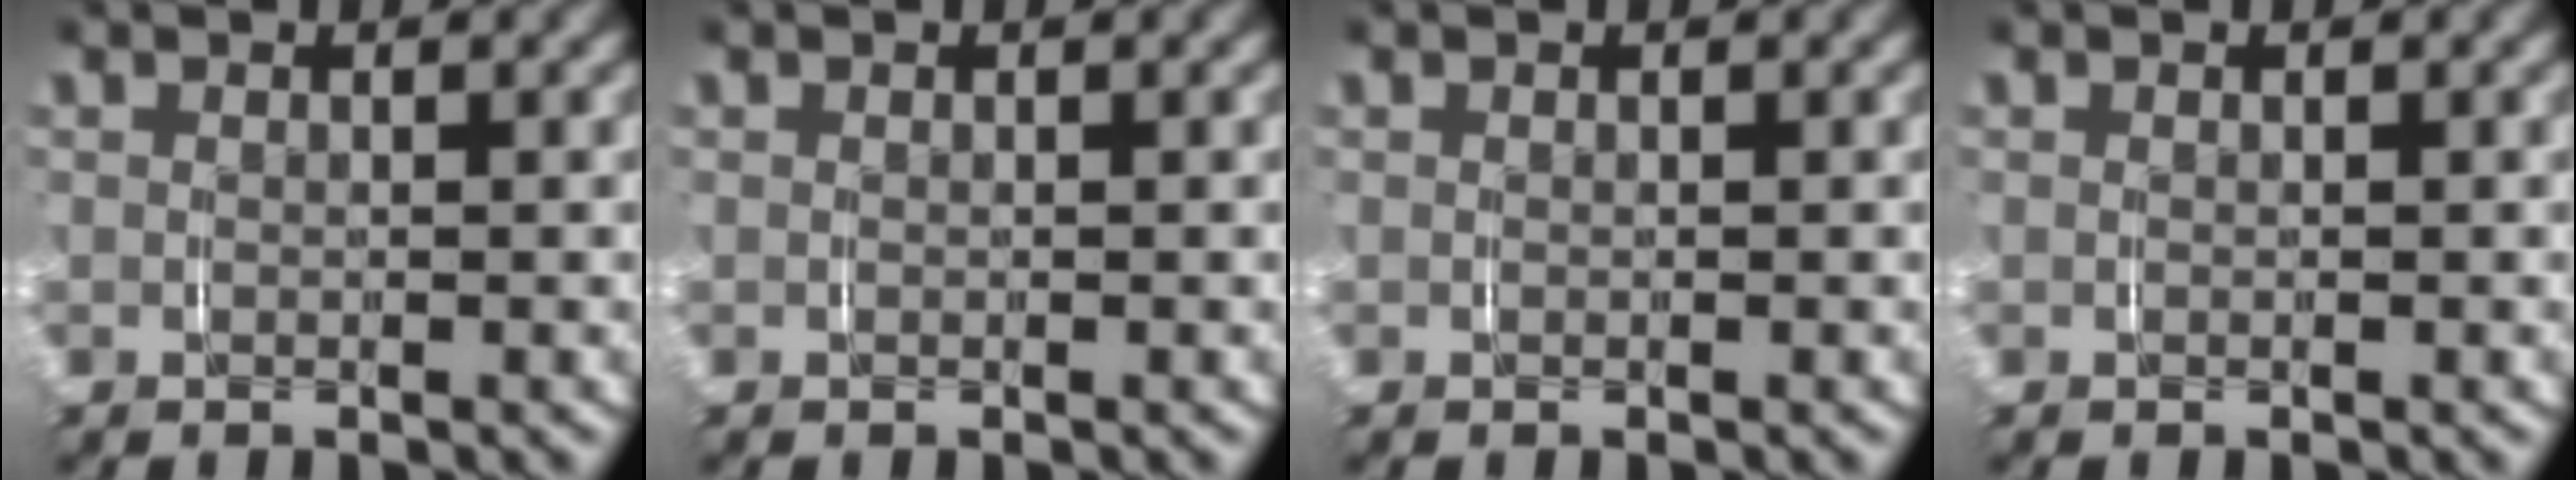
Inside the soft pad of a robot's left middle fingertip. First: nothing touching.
{"total": 0.0}
{"total": 0.0}
{"total": 0.0}